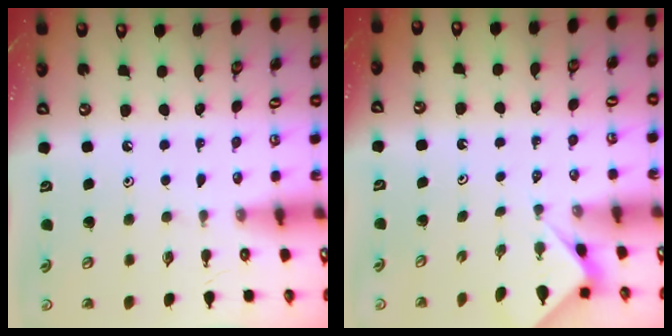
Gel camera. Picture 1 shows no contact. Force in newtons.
{"total": 2.0, "press": 1.9, "slide": 0.4}